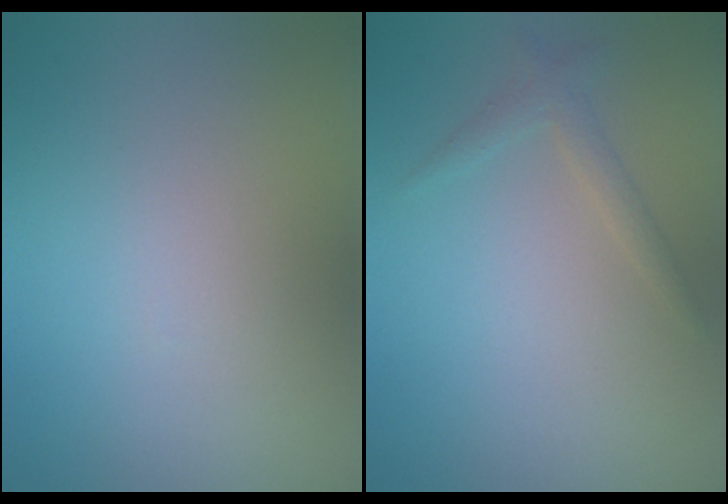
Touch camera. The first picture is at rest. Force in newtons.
{"total": 1.4, "press": 1.4, "slide": 0.1}